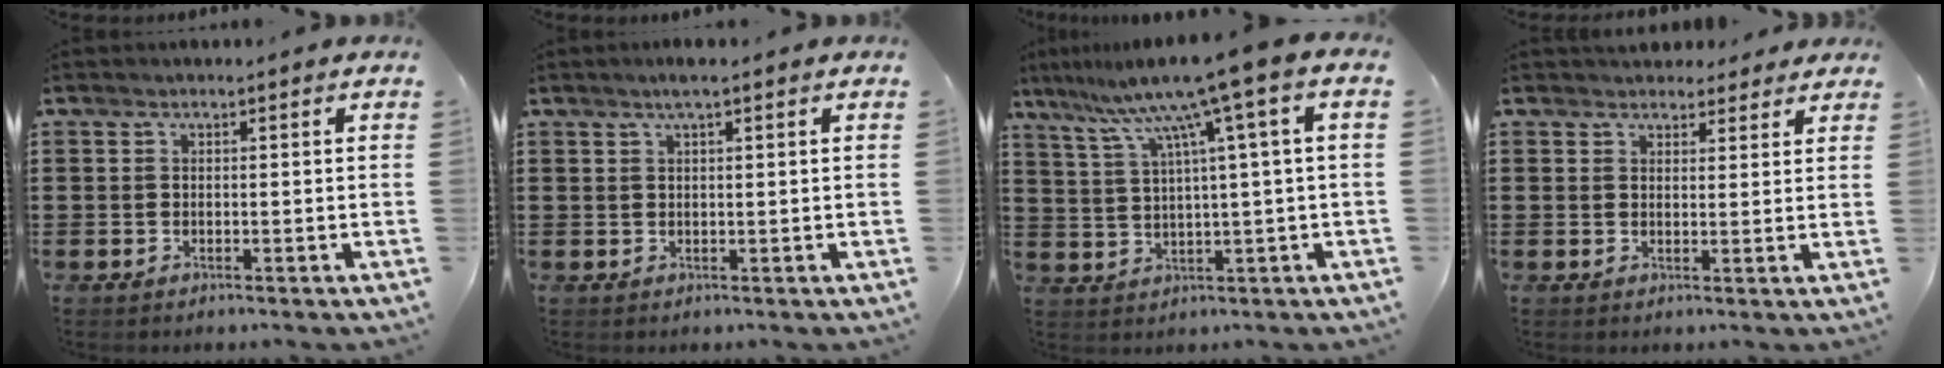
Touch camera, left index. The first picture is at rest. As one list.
[{"total": 2.0, "force": [1.3, 0.1, 1.5], "torque": [-0.032, 0.002, 0.023]}, {"total": 9.4, "force": [5.4, -1.0, 7.7], "torque": [-0.165, -0.029, 0.082]}, {"total": 3.2, "force": [2.8, 1.6, 0.1], "torque": [-0.003, -0.003, 0.052]}]